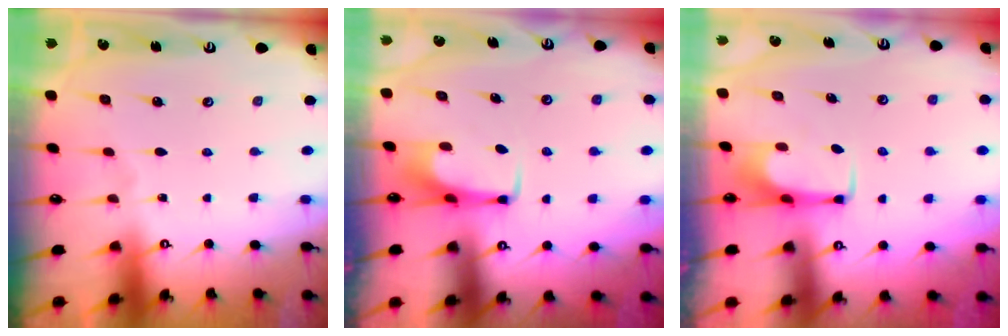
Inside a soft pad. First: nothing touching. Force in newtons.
{"total": 3.0, "press": 2.9, "slide": 0.4}
{"total": 1.7, "press": 1.6, "slide": 0.5}